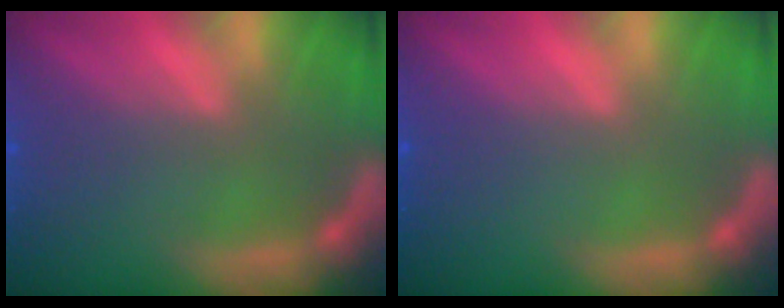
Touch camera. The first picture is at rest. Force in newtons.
{"total": 0.0}